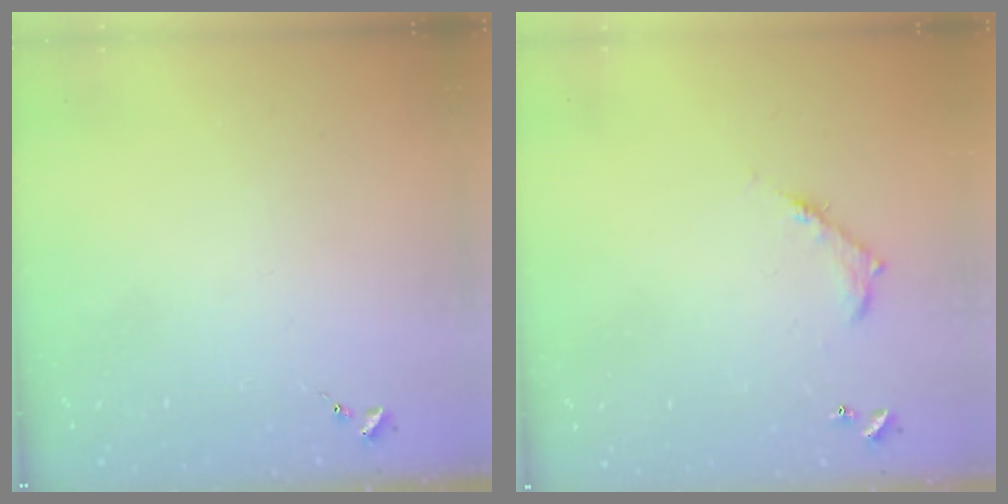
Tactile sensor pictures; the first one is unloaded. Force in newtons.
{"total": 7.1, "press": 7.1, "slide": 0.5}